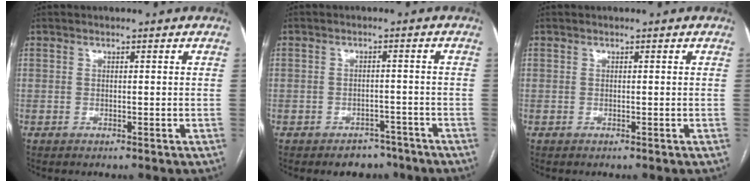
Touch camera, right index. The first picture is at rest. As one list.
[{"total": 4.1, "force": [-3.1, 2.6, 0.7], "torque": [-0.002, 0.013, -0.039]}, {"total": 0.0}]